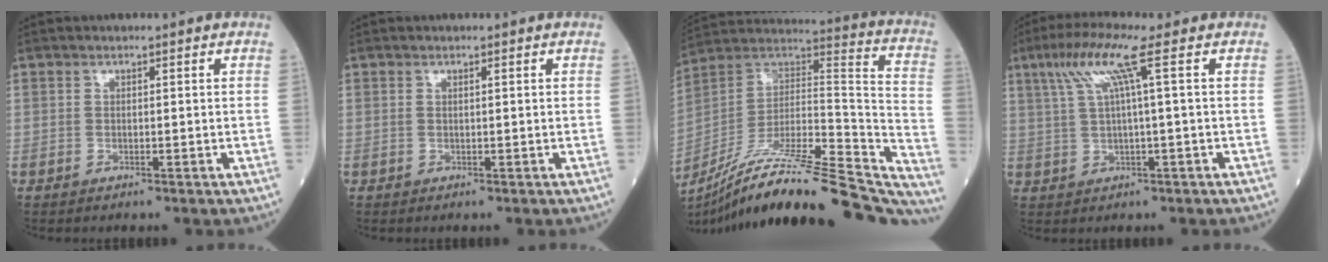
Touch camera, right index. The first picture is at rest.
{"total": 0.0}
{"total": 37.2, "force": [-31.7, 3.8, 19.1], "torque": [-0.239, -0.037, -0.462]}
{"total": 6.6, "force": [2.6, -0.9, 6.0], "torque": [-0.126, 0.021, 0.057]}